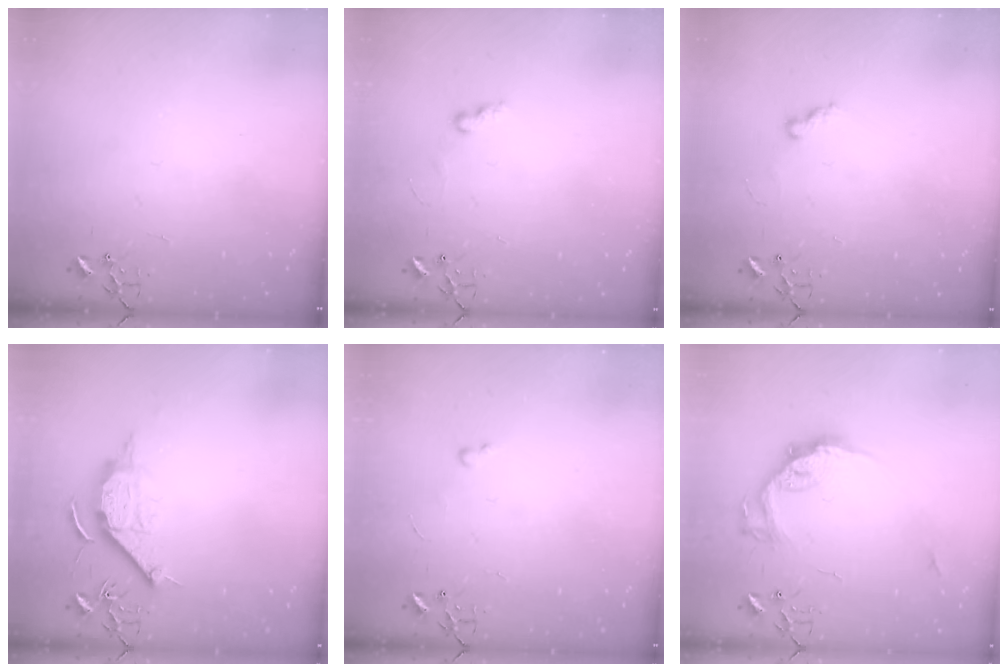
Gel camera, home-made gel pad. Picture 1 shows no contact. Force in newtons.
{"total": 6.0, "press": 5.9, "slide": 0.7}
{"total": 5.0, "press": 5.0, "slide": 0.5}
{"total": 10.7, "press": 10.7, "slide": 1.1}
{"total": 2.4, "press": 2.3, "slide": 0.4}
{"total": 14.5, "press": 14.5, "slide": 1.2}